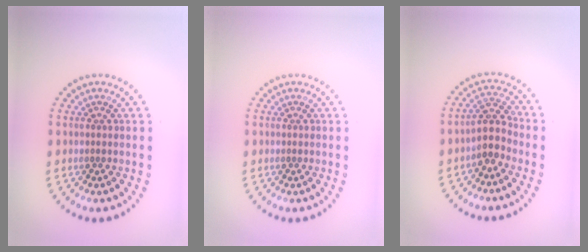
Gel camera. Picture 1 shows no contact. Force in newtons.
{"total": 0.0}
{"total": 2.7, "press": 2.3, "slide": 1.5}